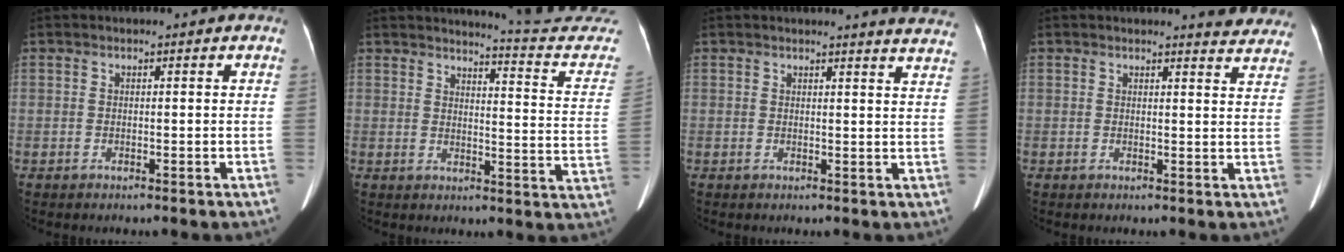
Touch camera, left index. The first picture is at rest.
{"total": 15.5, "force": [15.4, -1.6, 1.4], "torque": [-0.014, -0.136, 0.154]}
{"total": 9.0, "force": [8.6, -0.3, 2.4], "torque": [-0.018, -0.044, 0.068]}
{"total": 6.5, "force": [6.3, 0.7, 1.1], "torque": [0.002, -0.025, 0.045]}